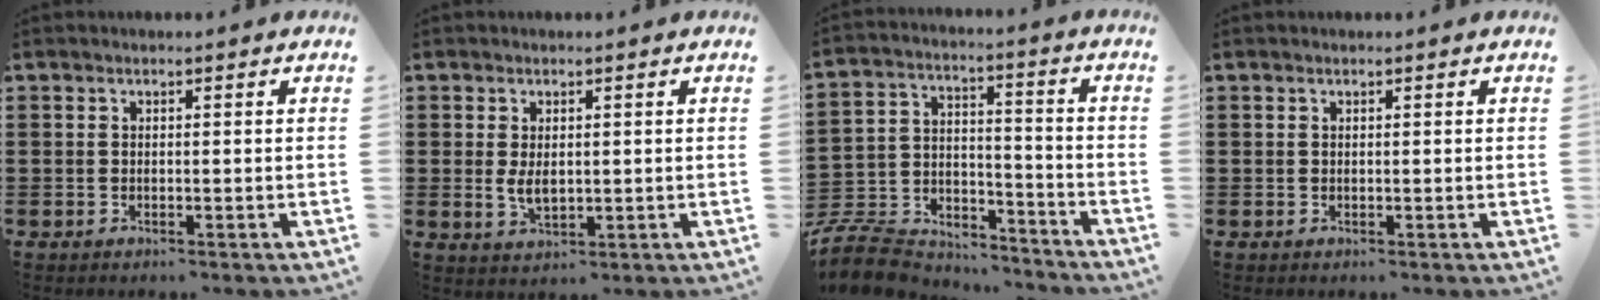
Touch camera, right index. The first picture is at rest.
{"total": 3.1, "force": [0.2, 1.5, 2.7], "torque": [-0.055, 0.002, 0.004]}
{"total": 9.9, "force": [-9.2, 2.8, 2.4], "torque": [-0.061, 0.020, -0.183]}
{"total": 0.0}